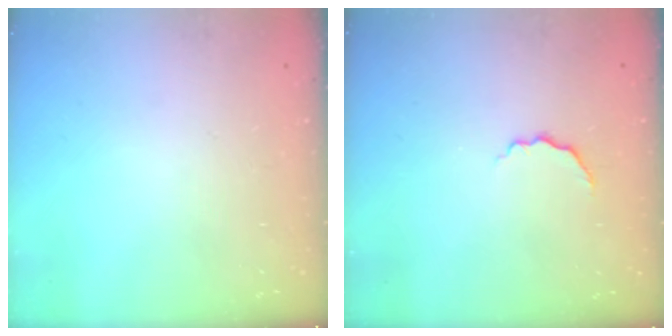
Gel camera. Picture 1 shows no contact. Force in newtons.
{"total": 3.8, "press": 3.7, "slide": 0.9}